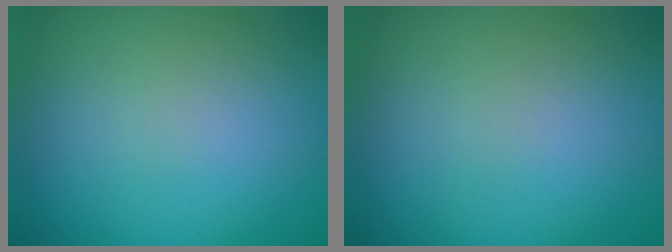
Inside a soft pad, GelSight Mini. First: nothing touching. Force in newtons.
{"total": 0.0}